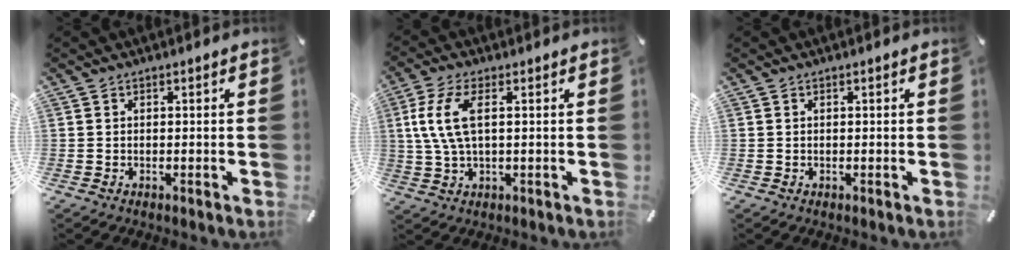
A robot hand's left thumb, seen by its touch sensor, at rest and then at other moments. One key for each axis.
{"total": 8.8, "fx": 1.6, "fy": 3.4, "fz": 7.9, "tx": -0.178, "ty": -0.006, "tz": 0.024}
{"total": 0.0}